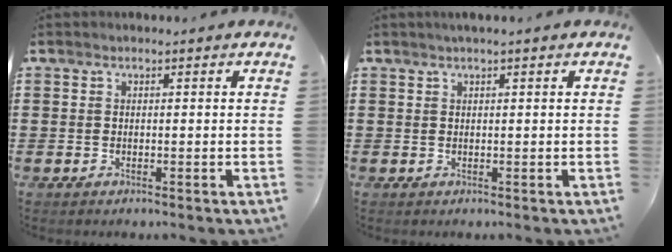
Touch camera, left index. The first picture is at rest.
{"total": 0.8, "force": [0.5, -0.1, 0.7], "torque": [-0.012, 0.000, 0.008]}